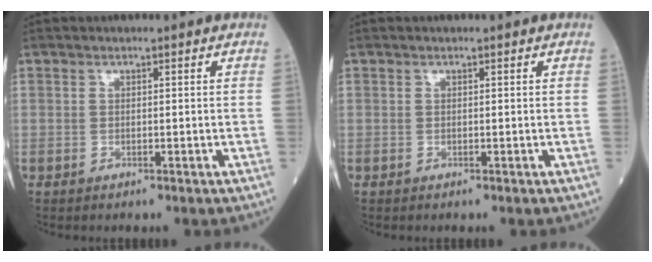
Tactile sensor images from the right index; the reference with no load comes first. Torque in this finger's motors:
{"motor_torque": [0.01, 0.01, 0.00, 0.00]}